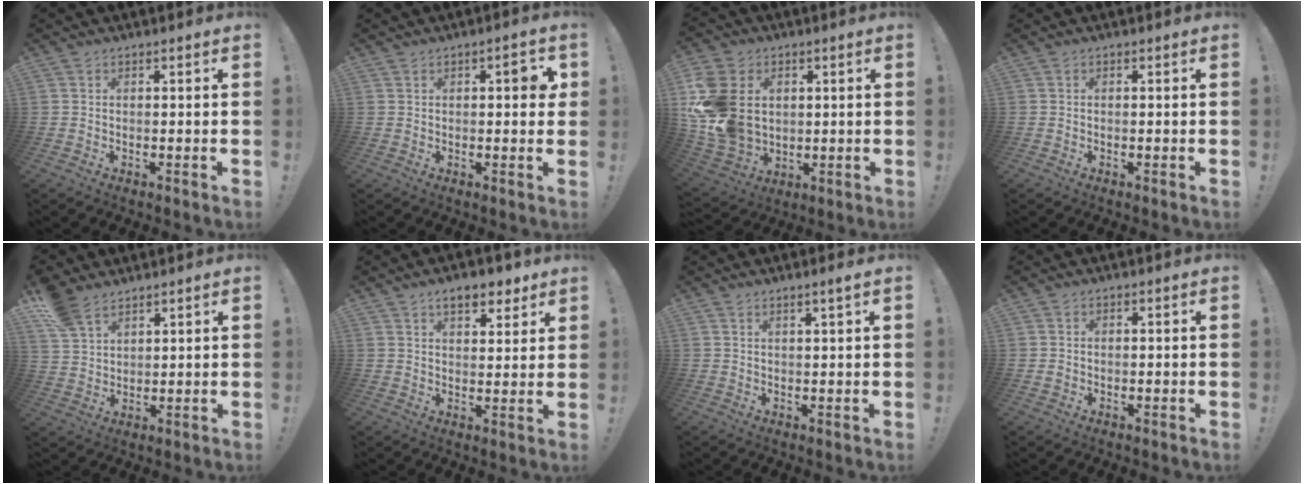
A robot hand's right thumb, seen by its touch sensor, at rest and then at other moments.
{"total": 3.2, "force": [0.8, 1.4, 2.8], "torque": [-0.029, -0.002, 0.008]}
{"total": 18.4, "force": [2.4, 14.4, 11.2], "torque": [-0.220, -0.004, 0.054]}
{"total": 0.0}
{"total": 8.4, "force": [6.2, 4.6, 3.3], "torque": [-0.069, -0.029, 0.127]}
{"total": 8.0, "force": [5.4, 3.7, 4.7], "torque": [-0.056, -0.022, 0.093]}
{"total": 2.3, "force": [1.4, -0.2, 1.9], "torque": [-0.030, -0.004, 0.021]}
{"total": 0.9, "force": [0.2, 0.8, 0.3], "torque": [0.002, 0.001, 0.003]}